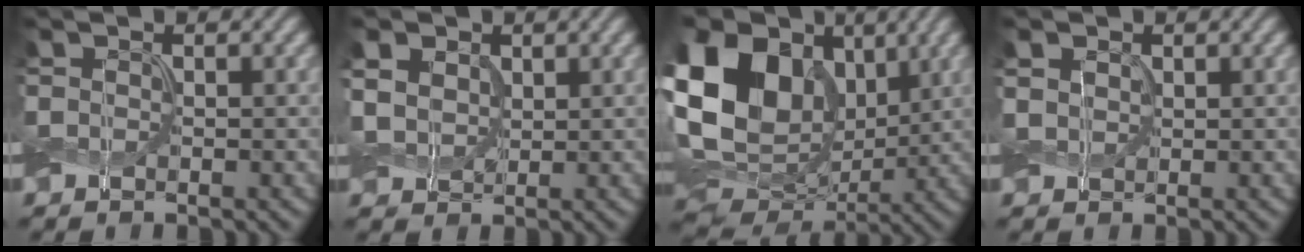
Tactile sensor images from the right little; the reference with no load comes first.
{"total": 4.5, "force": [1.3, 3.5, 2.5], "torque": [-0.084, 0.007, 0.017]}
{"total": 19.8, "force": [5.2, 14.4, 12.6], "torque": [-0.260, 0.048, 0.091]}
{"total": 1.7, "force": [0.5, 1.3, 0.8], "torque": [-0.026, 0.000, 0.007]}